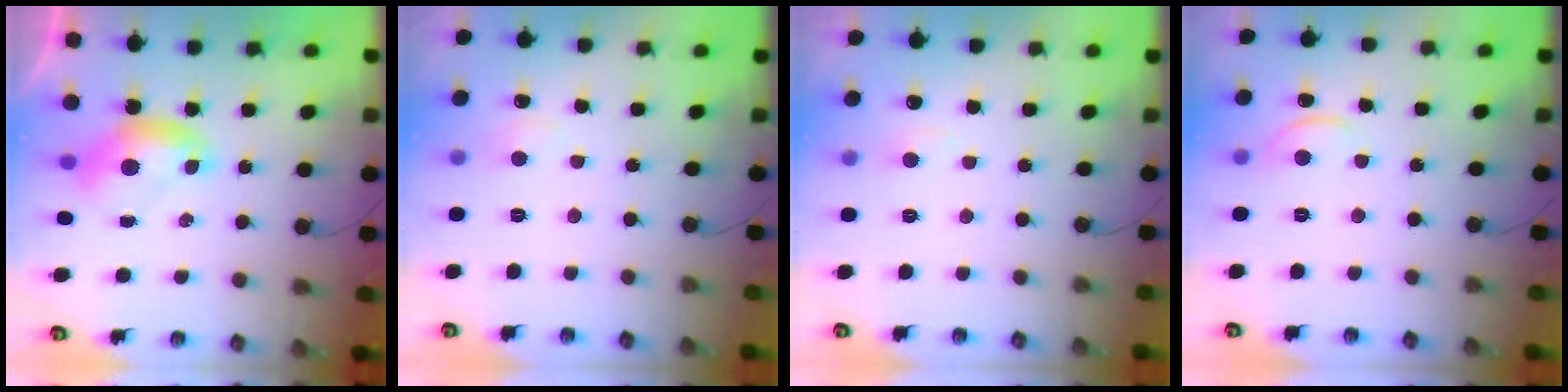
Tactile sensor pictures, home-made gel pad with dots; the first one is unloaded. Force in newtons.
{"total": 3.4, "press": 3.4, "slide": 0.4}
{"total": 1.7, "press": 1.6, "slide": 0.6}
{"total": 0.9, "press": 0.6, "slide": 0.6}